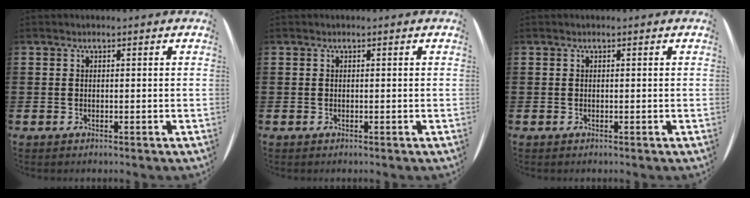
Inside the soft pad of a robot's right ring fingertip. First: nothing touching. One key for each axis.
{"total": 0.0}
{"total": 0.0}